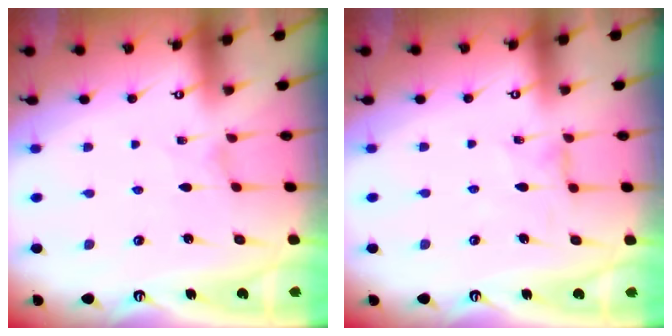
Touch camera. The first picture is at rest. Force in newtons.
{"total": 1.2, "press": 1.1, "slide": 0.3}